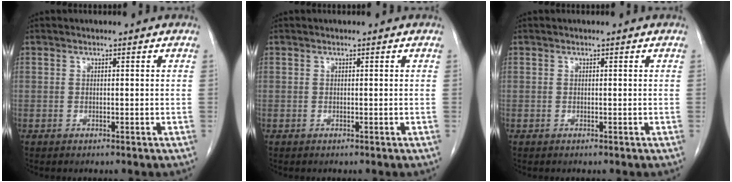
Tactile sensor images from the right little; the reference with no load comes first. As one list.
[{"total": 0.0}, {"total": 0.0}]